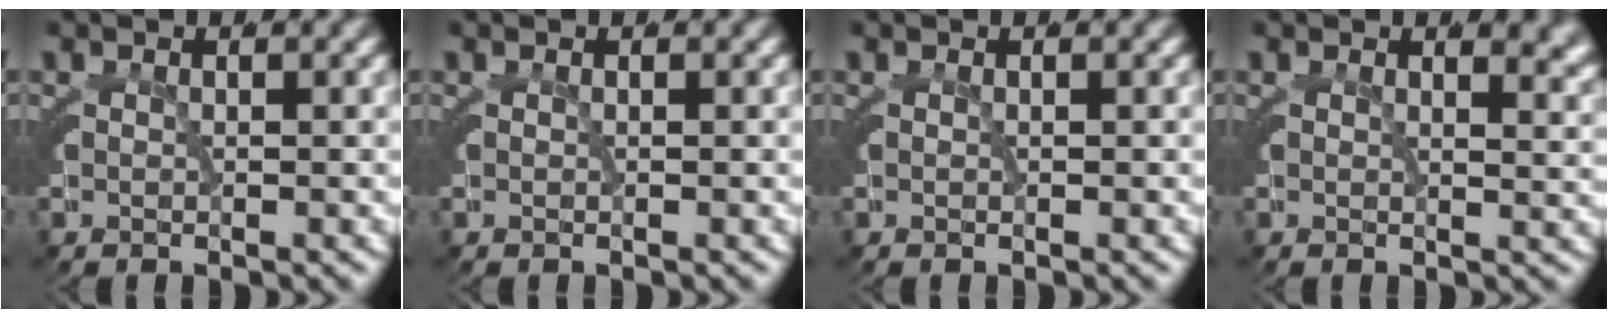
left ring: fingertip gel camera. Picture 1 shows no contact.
{"total": 0.0}
{"total": 0.0}
{"total": 2.6, "force": [1.9, 0.9, 1.6], "torque": [-0.014, -0.002, 0.024]}